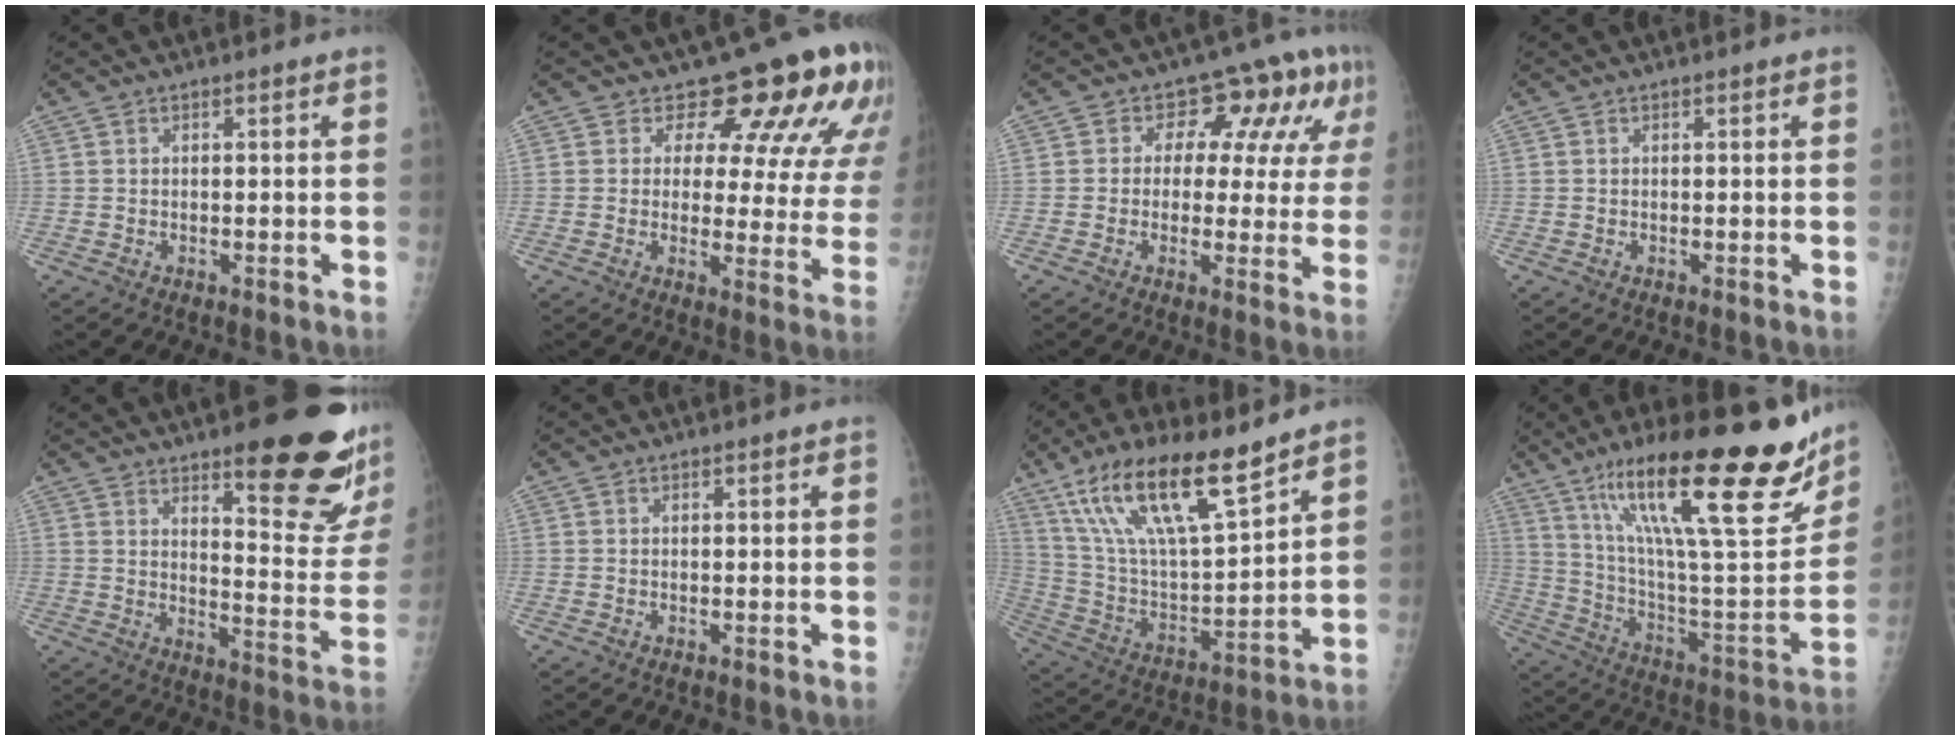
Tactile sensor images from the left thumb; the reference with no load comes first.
{"total": 14.6, "force": [9.4, 7.0, 8.8], "torque": [-0.055, -0.052, 0.094]}
{"total": 11.7, "force": [4.3, 7.0, 8.3], "torque": [-0.054, 0.009, 0.047]}
{"total": 0.0}
{"total": 21.1, "force": [13.1, 5.4, 15.6], "torque": [-0.169, -0.098, 0.178]}
{"total": 0.0}
{"total": 20.5, "force": [13.6, 5.5, 14.3], "torque": [-0.247, -0.050, 0.258]}
{"total": 33.8, "force": [19.7, 7.7, 26.4], "torque": [-0.374, -0.045, 0.325]}